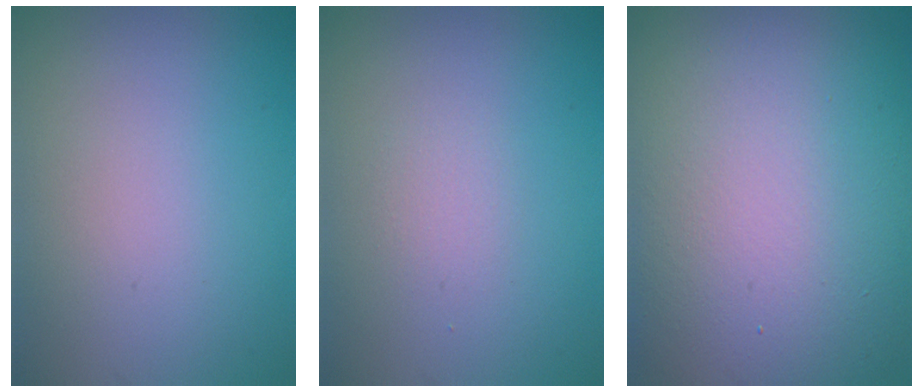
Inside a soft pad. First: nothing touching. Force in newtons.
{"total": 0.9, "press": 0.9, "slide": 0.0}
{"total": 18.1, "press": 18.1, "slide": 1.1}